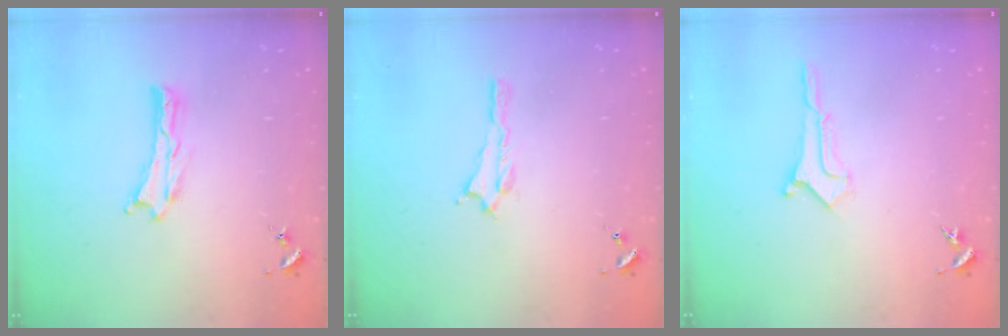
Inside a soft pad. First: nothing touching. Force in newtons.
{"total": 0.6, "press": 0.5, "slide": 0.2}
{"total": 0.6, "press": 0.6, "slide": 0.1}